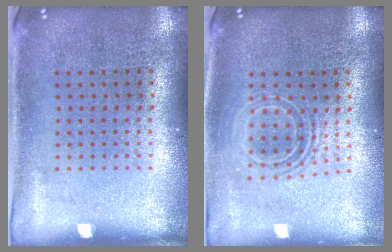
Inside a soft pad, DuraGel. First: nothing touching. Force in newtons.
{"total": 1.8, "press": 1.4, "slide": 1.2}